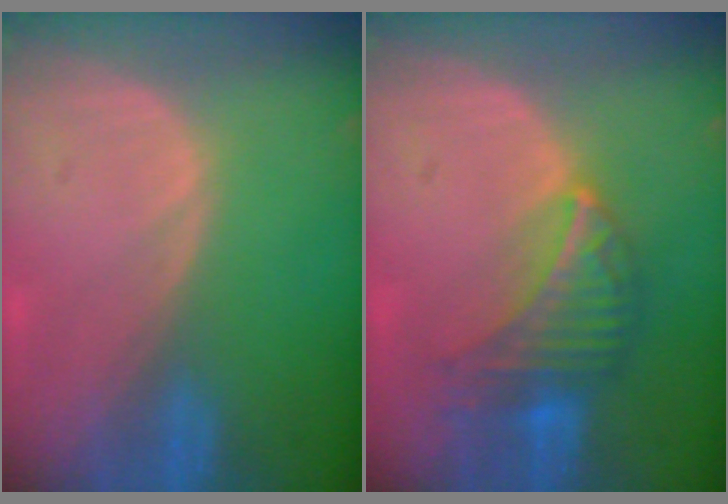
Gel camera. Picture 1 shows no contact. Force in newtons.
{"total": 6.8, "press": 6.6, "slide": 1.4}